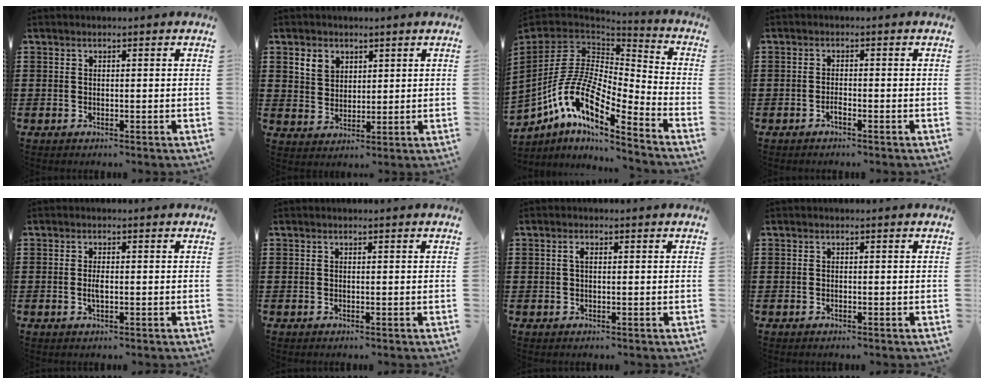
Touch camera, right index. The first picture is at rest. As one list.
[{"total": 3.8, "force": [2.3, 2.9, 1.0], "torque": [-0.033, 0.013, 0.043]}, {"total": 12.6, "force": [-7.3, 5.0, 8.9], "torque": [-0.206, -0.005, -0.153]}, {"total": 1.1, "force": [-0.8, 0.0, 0.7], "torque": [-0.018, -0.008, -0.013]}, {"total": 1.9, "force": [-0.2, 0.6, 1.8], "torque": [-0.041, -0.004, -0.006]}, {"total": 0.0}, {"total": 1.3, "force": [0.2, 0.6, 1.2], "torque": [-0.024, 0.004, 0.002]}, {"total": 0.0}]